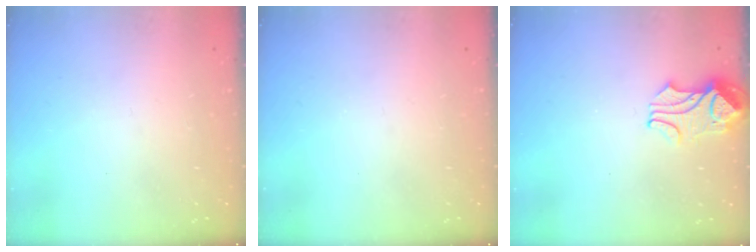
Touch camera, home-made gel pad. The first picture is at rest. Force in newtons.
{"total": 0.0}
{"total": 2.3, "press": 2.3, "slide": 0.6}